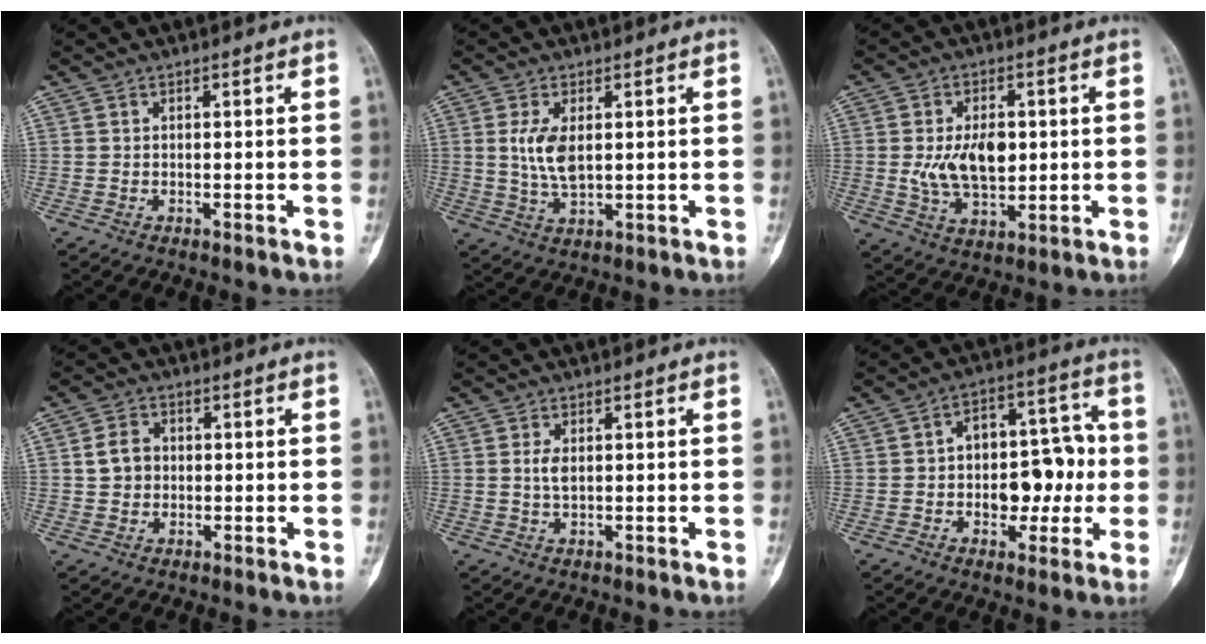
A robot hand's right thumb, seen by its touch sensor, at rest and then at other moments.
{"total": 6.1, "force": [1.1, 2.8, 5.3], "torque": [-0.110, -0.010, 0.026]}
{"total": 10.0, "force": [0.6, 6.1, 8.0], "torque": [-0.127, -0.008, 0.019]}
{"total": 4.5, "force": [0.2, 3.8, 2.4], "torque": [-0.033, 0.010, 0.002]}
{"total": 2.2, "force": [0.4, 1.0, 1.9], "torque": [-0.043, -0.002, 0.009]}
{"total": 13.3, "force": [-1.5, 8.7, 10.0], "torque": [-0.094, 0.047, -0.022]}